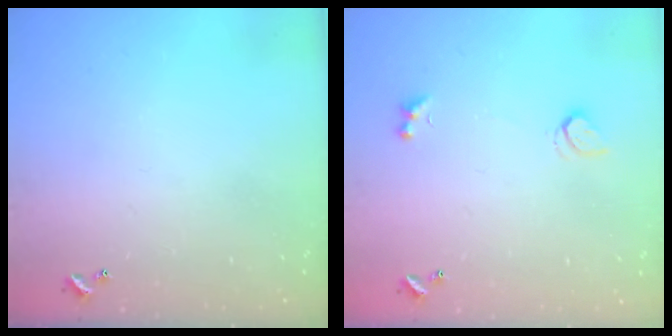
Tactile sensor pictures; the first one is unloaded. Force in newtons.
{"total": 1.8, "press": 1.8, "slide": 0.5}